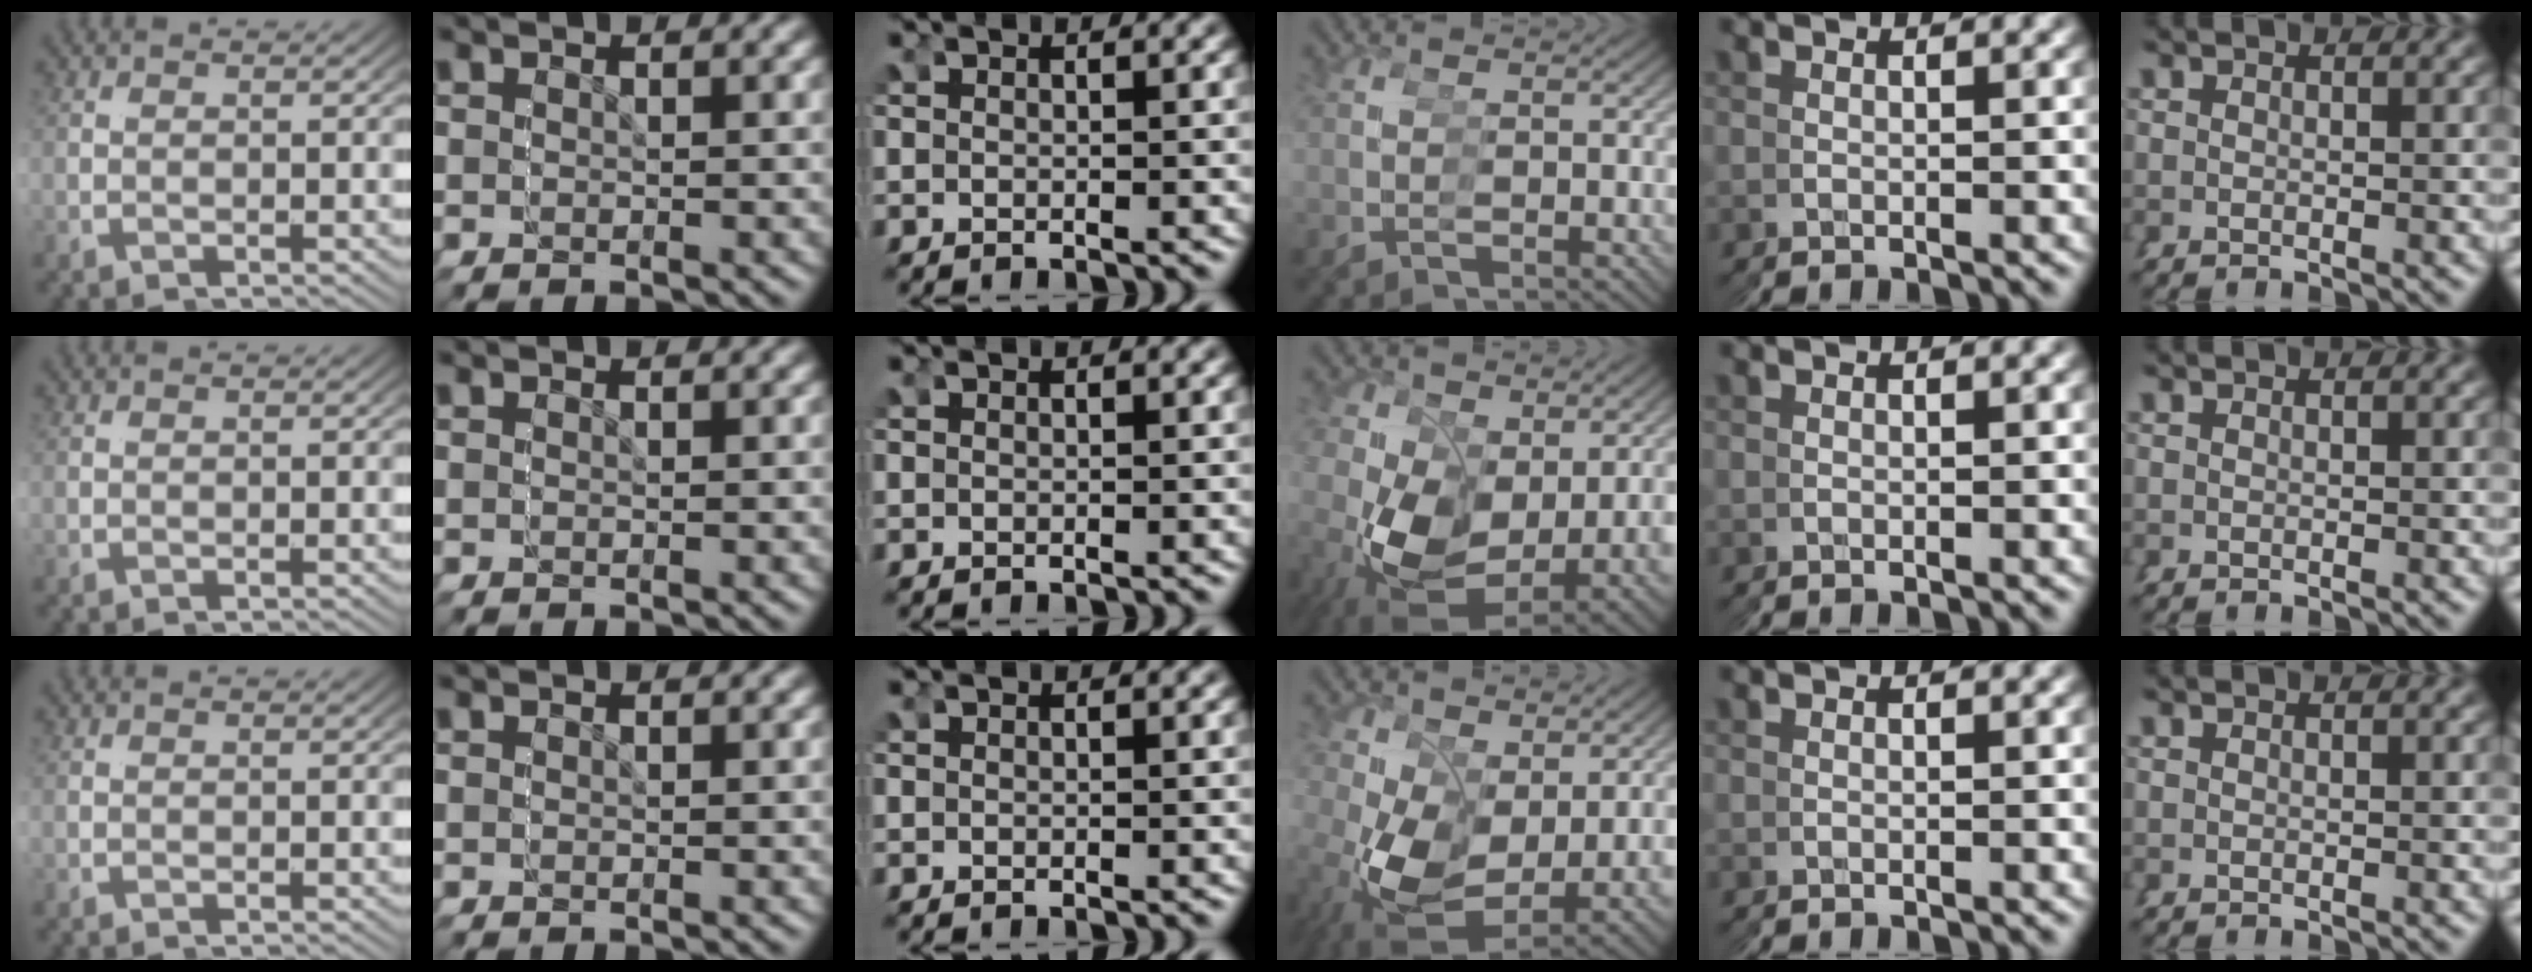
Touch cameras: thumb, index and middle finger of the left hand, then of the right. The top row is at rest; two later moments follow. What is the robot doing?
{"motion": "grasp_and_lifting", "object": "stress ball aka squeeze ball"}